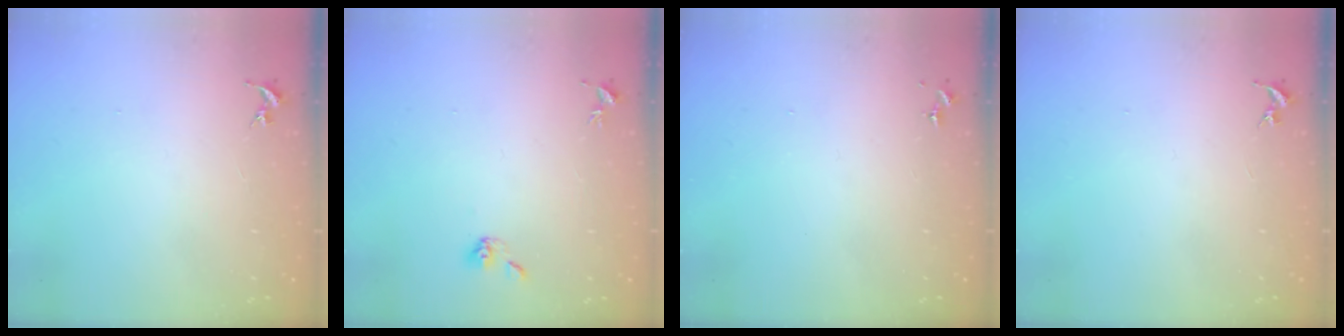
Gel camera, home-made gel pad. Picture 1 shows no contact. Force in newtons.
{"total": 5.2, "press": 4.8, "slide": 1.8}
{"total": 0.0}
{"total": 0.0}